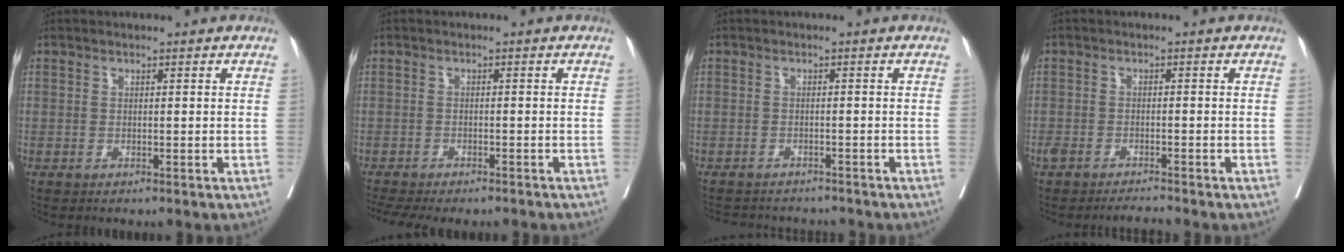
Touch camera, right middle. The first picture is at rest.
{"total": 10.2, "force": [-9.2, 1.9, 4.0], "torque": [-0.062, -0.005, -0.125]}
{"total": 7.4, "force": [-7.1, 1.6, 1.3], "torque": [-0.017, 0.001, -0.091]}
{"total": 2.8, "force": [-2.6, 0.0, 0.8], "torque": [-0.017, -0.006, -0.045]}